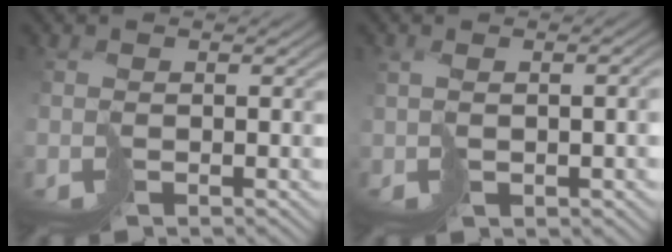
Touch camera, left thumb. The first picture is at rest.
{"total": 3.4, "force": [0.0, 1.4, 3.1], "torque": [-0.059, -0.002, 0.014]}